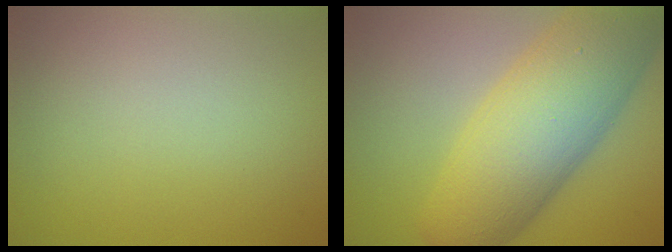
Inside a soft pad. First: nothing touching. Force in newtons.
{"total": 12.0, "press": 12.0, "slide": 0.5}